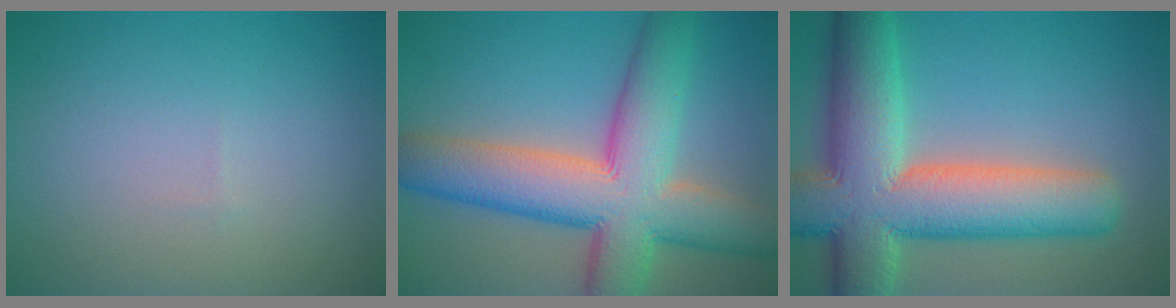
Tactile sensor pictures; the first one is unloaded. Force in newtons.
{"total": 11.8, "press": 11.8, "slide": 0.5}
{"total": 13.2, "press": 13.2, "slide": 1.2}